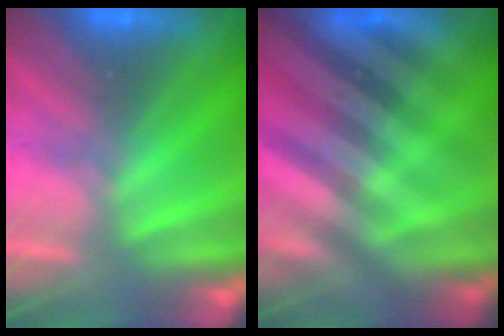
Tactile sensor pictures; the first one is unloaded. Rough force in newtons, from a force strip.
{"total": 2.9}